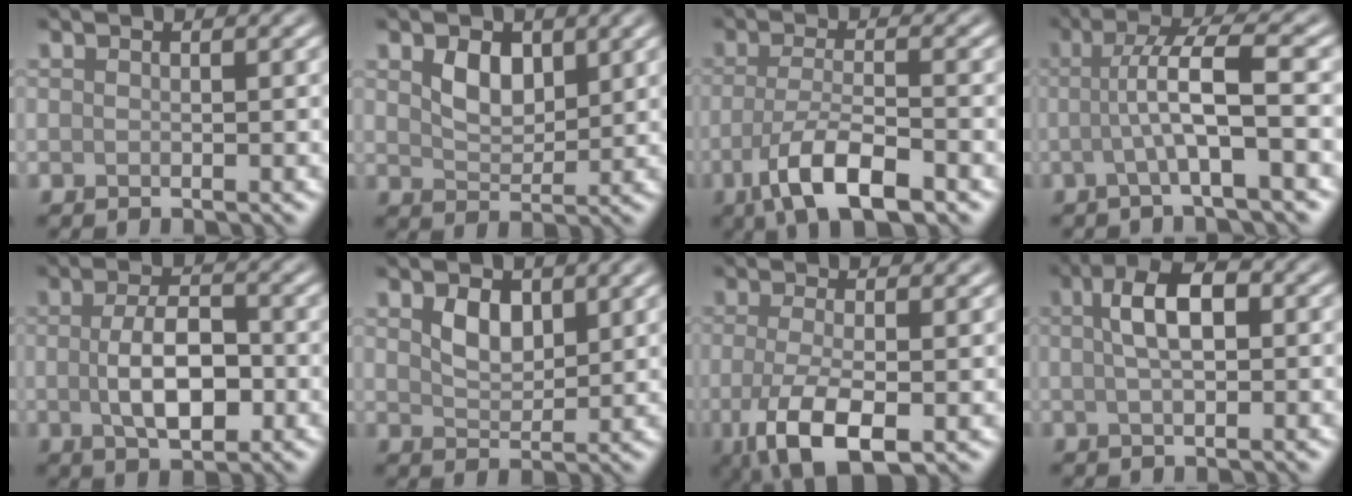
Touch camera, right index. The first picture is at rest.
{"total": 3.0, "force": [1.4, 1.9, 1.9], "torque": [-0.041, -0.002, 0.028]}
{"total": 6.3, "force": [-3.0, 2.0, 5.2], "torque": [-0.100, -0.006, -0.059]}
{"total": 5.2, "force": [-0.6, 0.7, 5.2], "torque": [-0.091, 0.009, -0.016]}
{"total": 5.3, "force": [-0.6, 2.5, 4.6], "torque": [-0.088, -0.001, -0.009]}
{"total": 2.7, "force": [1.3, 1.6, 1.7], "torque": [-0.036, -0.001, 0.028]}
{"total": 6.2, "force": [-1.9, 2.3, 5.5], "torque": [-0.120, -0.016, -0.035]}
{"total": 4.5, "force": [0.7, 1.9, 4.0], "torque": [-0.069, 0.012, 0.007]}